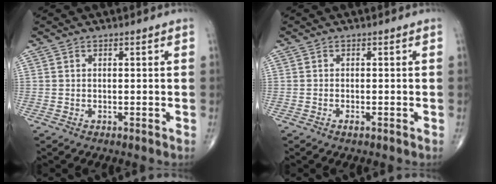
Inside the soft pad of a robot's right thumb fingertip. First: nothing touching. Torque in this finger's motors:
{"motor_torque": [-0.19, 0.00, 0.06, 0.15, 0.02]}